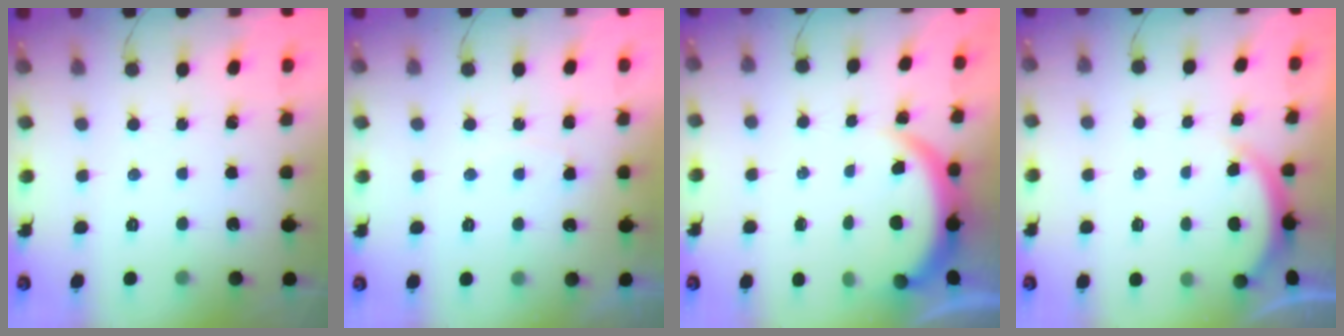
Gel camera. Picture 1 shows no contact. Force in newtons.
{"total": 4.3, "press": 4.3, "slide": 0.6}
{"total": 3.9, "press": 3.9, "slide": 0.2}
{"total": 2.1, "press": 2.0, "slide": 0.3}